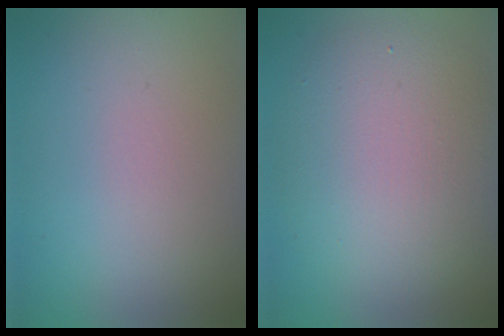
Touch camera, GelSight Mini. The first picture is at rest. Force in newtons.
{"total": 7.2, "press": 7.2, "slide": 0.3}